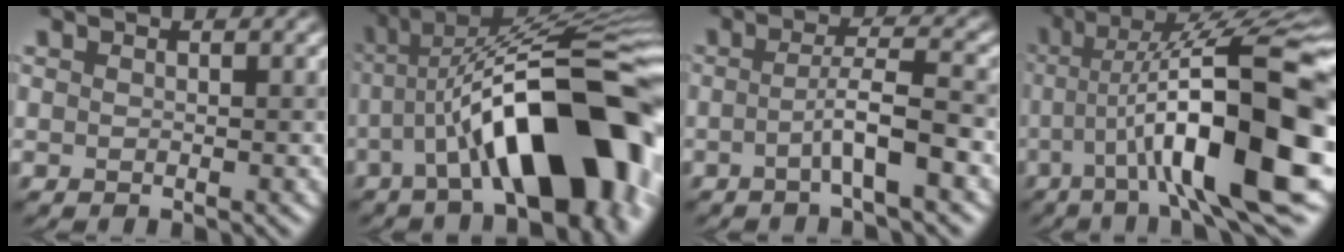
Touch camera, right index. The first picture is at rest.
{"total": 13.8, "force": [-3.8, 5.1, 12.2], "torque": [-0.184, 0.006, -0.057]}
{"total": 3.8, "force": [-1.3, 0.2, 3.5], "torque": [-0.060, 0.010, -0.026]}
{"total": 14.3, "force": [-2.3, 3.1, 13.8], "torque": [-0.210, 0.015, -0.029]}